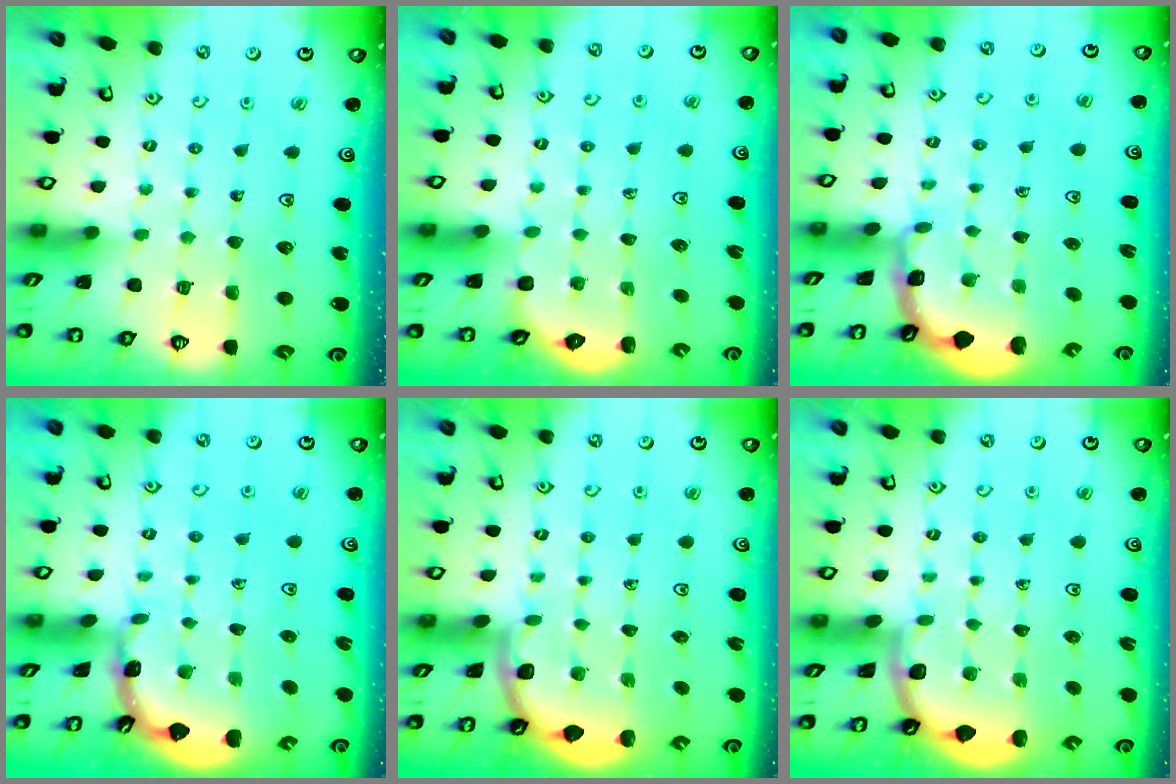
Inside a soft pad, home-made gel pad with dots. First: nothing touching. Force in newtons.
{"total": 2.6, "press": 2.5, "slide": 0.5}
{"total": 2.0, "press": 2.0, "slide": 0.3}
{"total": 1.8, "press": 1.8, "slide": 0.1}
{"total": 1.9, "press": 1.9, "slide": 0.0}
{"total": 1.8, "press": 1.8, "slide": 0.0}